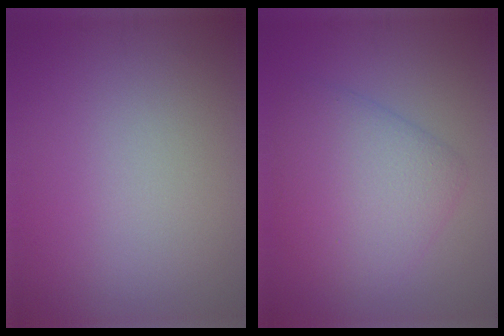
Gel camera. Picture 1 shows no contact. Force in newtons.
{"total": 5.7, "press": 5.7, "slide": 0.2}